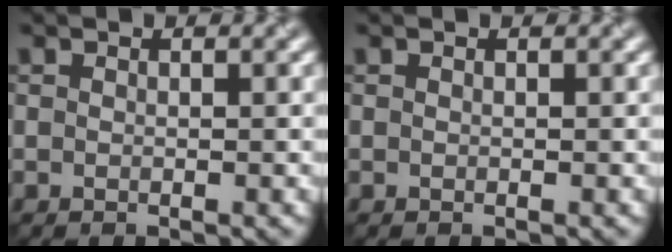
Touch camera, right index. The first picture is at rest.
{"total": 0.0}